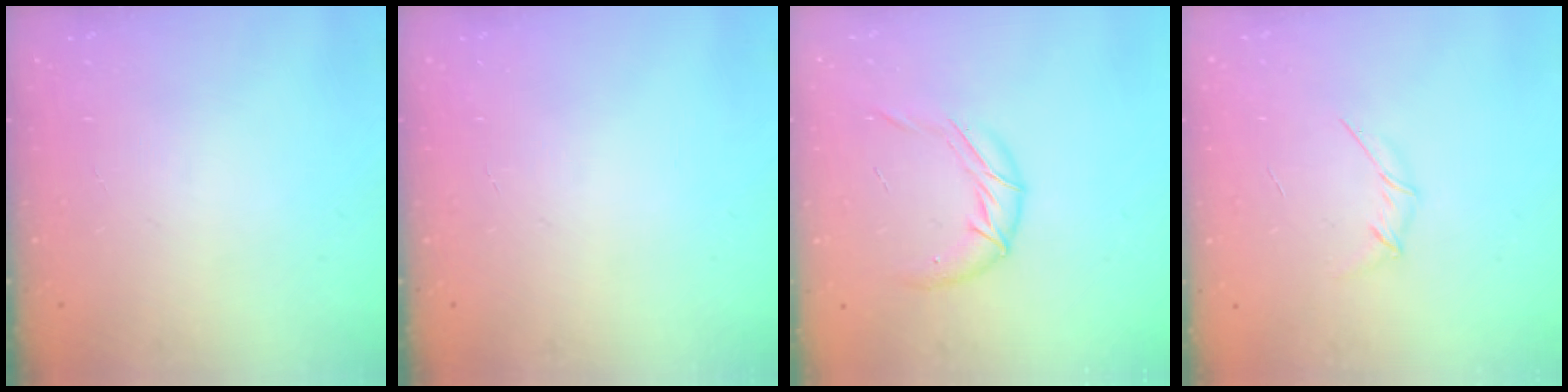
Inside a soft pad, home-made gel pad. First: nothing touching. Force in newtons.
{"total": 0.0}
{"total": 9.5, "press": 9.4, "slide": 1.1}
{"total": 3.1, "press": 3.0, "slide": 0.8}